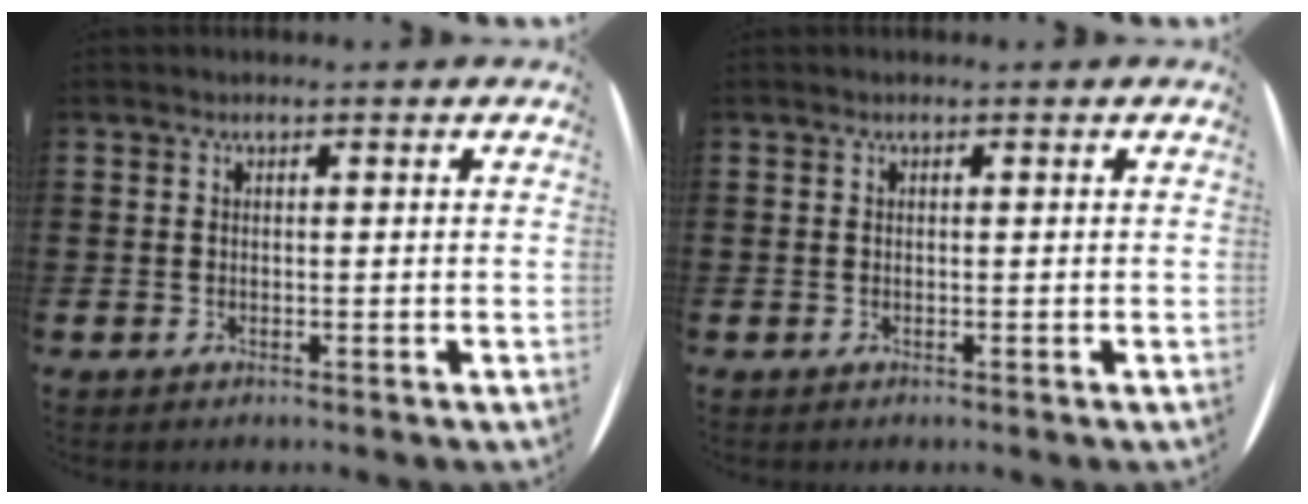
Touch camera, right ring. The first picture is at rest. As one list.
[{"total": 0.0}]